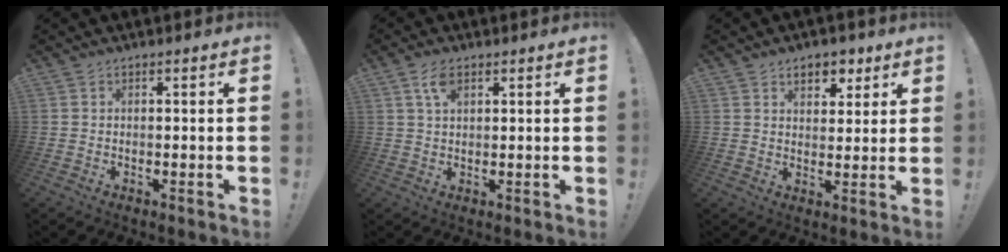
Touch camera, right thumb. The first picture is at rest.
{"total": 4.7, "force": [2.3, 2.2, 3.5], "torque": [-0.062, -0.002, 0.040]}
{"total": 7.0, "force": [3.9, 4.8, 3.3], "torque": [-0.029, -0.016, 0.068]}